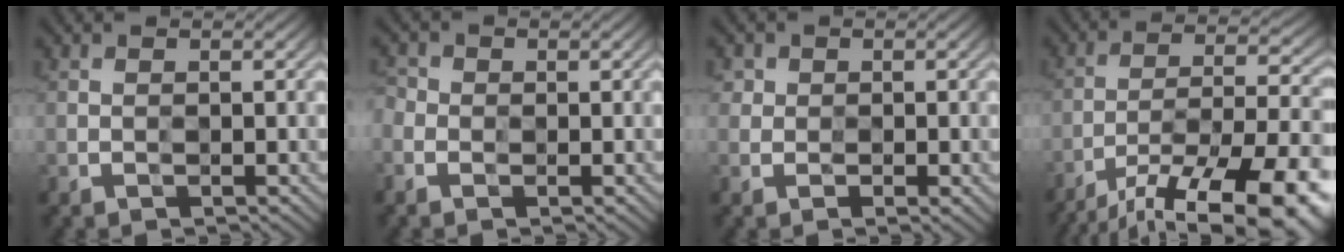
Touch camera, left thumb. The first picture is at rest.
{"total": 2.7, "force": [-1.0, 2.2, 1.2], "torque": [-0.039, -0.002, -0.028]}
{"total": 1.7, "force": [0.3, 1.7, 0.3], "torque": [-0.005, -0.004, 0.001]}
{"total": 18.9, "force": [-15.0, 5.2, 10.3], "torque": [-0.141, -0.013, -0.214]}